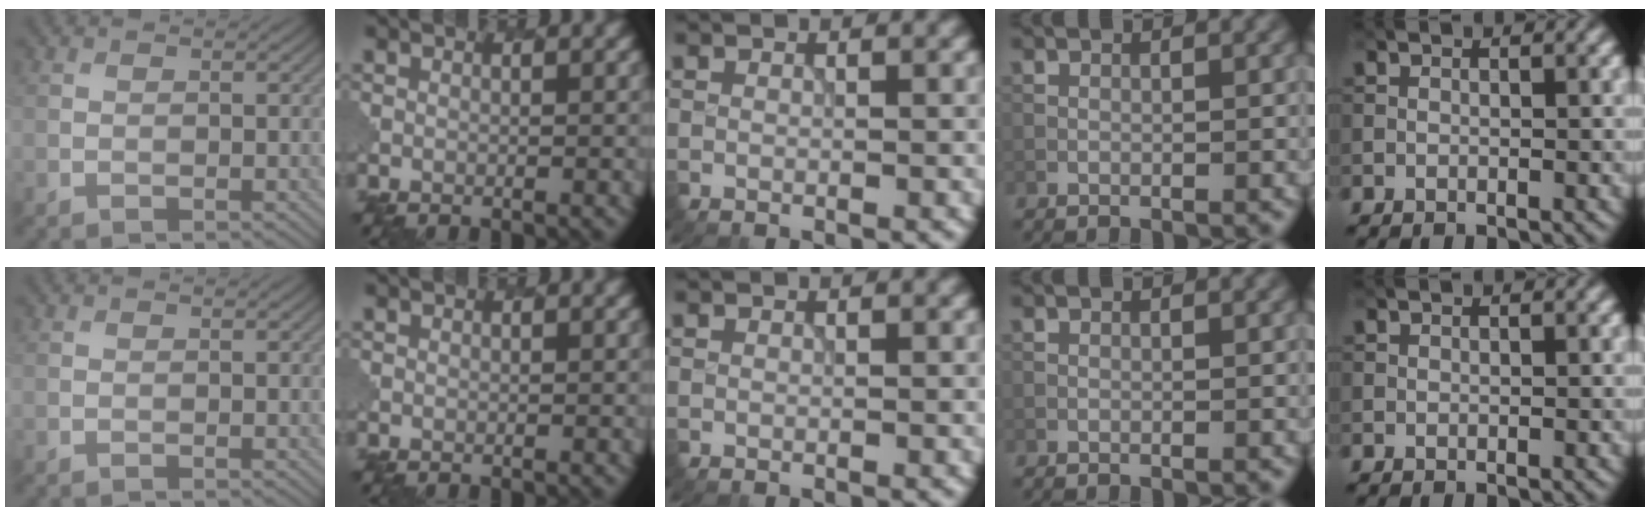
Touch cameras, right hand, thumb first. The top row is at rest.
{}